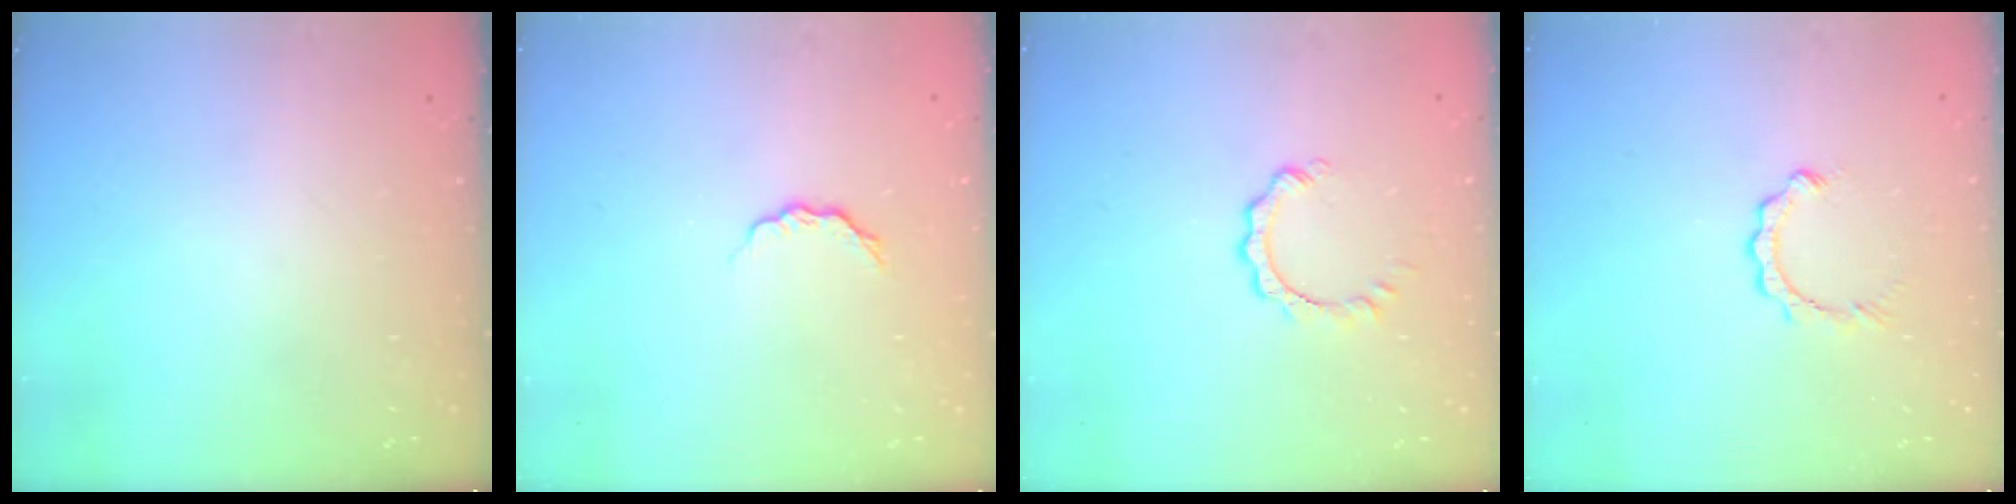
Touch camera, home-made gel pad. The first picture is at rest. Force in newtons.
{"total": 5.3, "press": 5.2, "slide": 0.6}
{"total": 2.9, "press": 2.8, "slide": 0.3}
{"total": 2.5, "press": 2.5, "slide": 0.3}